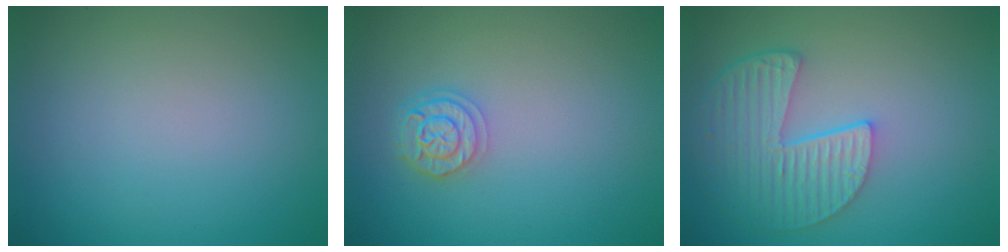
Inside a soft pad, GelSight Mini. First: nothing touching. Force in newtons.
{"total": 2.5, "press": 2.1, "slide": 1.3}
{"total": 5.3, "press": 4.2, "slide": 3.2}